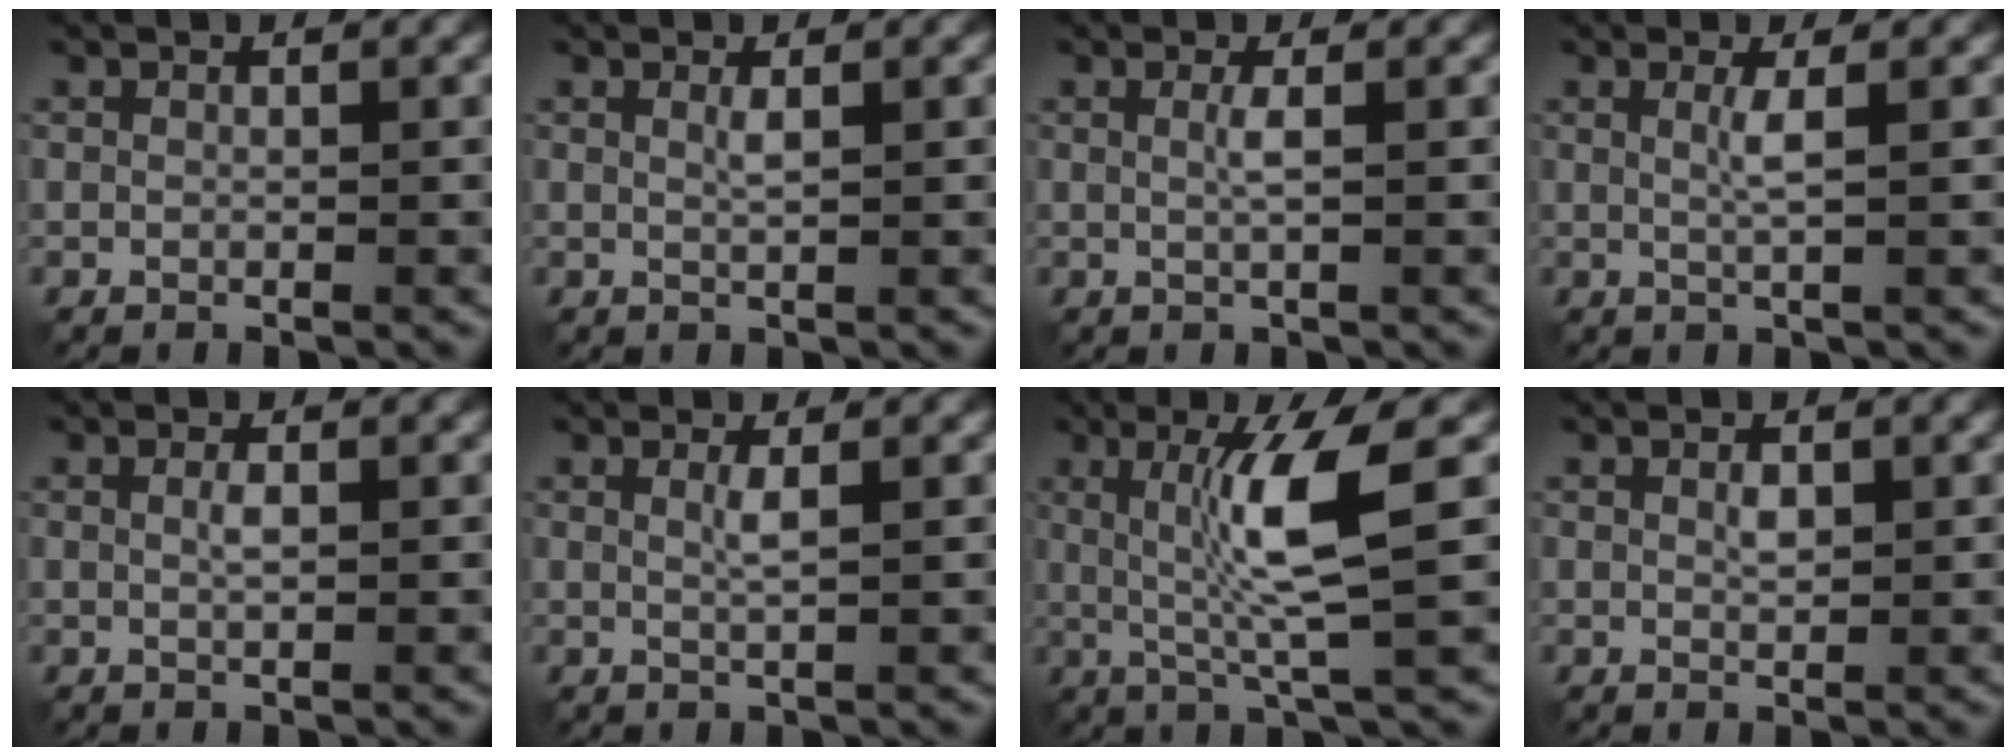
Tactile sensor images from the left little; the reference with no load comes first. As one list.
[{"total": 0.9, "force": [0.1, 0.1, 0.8], "torque": [-0.017, 0.000, -0.001]}, {"total": 1.3, "force": [-0.1, 0.2, 1.2], "torque": [-0.024, -0.001, -0.006]}, {"total": 1.7, "force": [0.1, 0.2, 1.7], "torque": [-0.034, -0.002, -0.002]}, {"total": 1.0, "force": [-0.1, 0.2, 1.0], "torque": [-0.020, -0.002, -0.001]}, {"total": 1.3, "force": [0.1, 0.1, 1.3], "torque": [-0.026, -0.002, -0.001]}, {"total": 6.8, "force": [0.5, 0.7, 6.8], "torque": [-0.132, -0.002, 0.014]}, {"total": 1.0, "force": [0.1, 0.5, 0.9], "torque": [-0.019, -0.001, 0.002]}]